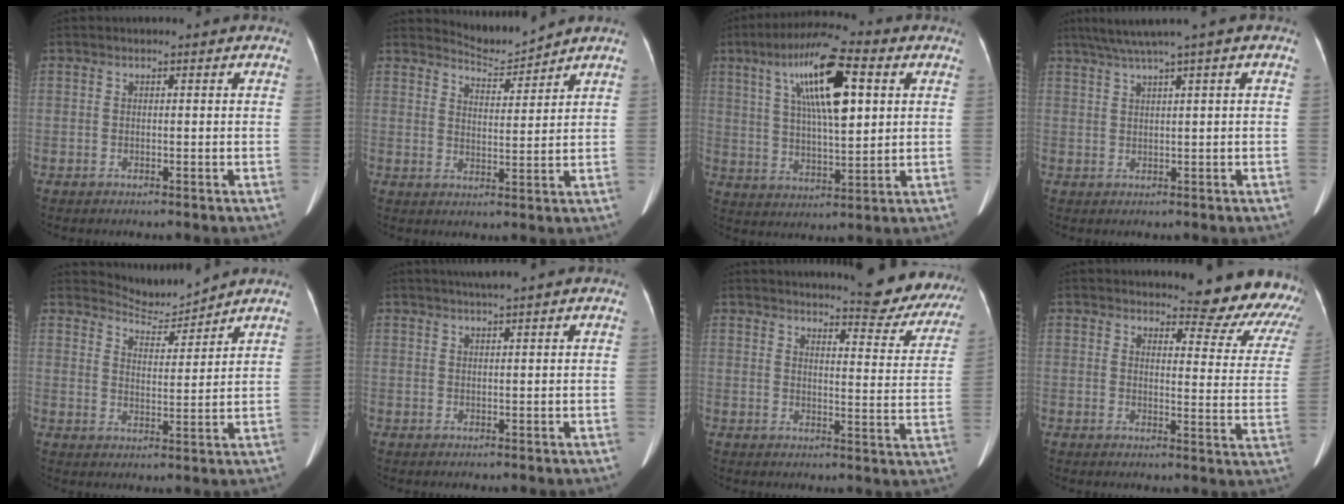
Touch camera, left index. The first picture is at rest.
{"total": 4.2, "force": [4.1, -0.7, -0.8], "torque": [0.007, -0.012, 0.077]}
{"total": 14.4, "force": [4.9, 3.5, 13.1], "torque": [-0.241, 0.022, 0.084]}
{"total": 4.7, "force": [2.9, -0.8, 3.6], "torque": [-0.074, 0.019, 0.057]}
{"total": 4.3, "force": [4.1, -0.8, -0.9], "torque": [0.009, -0.012, 0.079]}
{"total": 2.7, "force": [2.2, -0.7, 1.5], "torque": [-0.020, 0.011, 0.038]}
{"total": 16.1, "force": [15.1, 2.3, 5.0], "torque": [-0.044, -0.067, 0.159]}
{"total": 14.5, "force": [14.0, 3.0, 2.1], "torque": [0.013, -0.090, 0.126]}